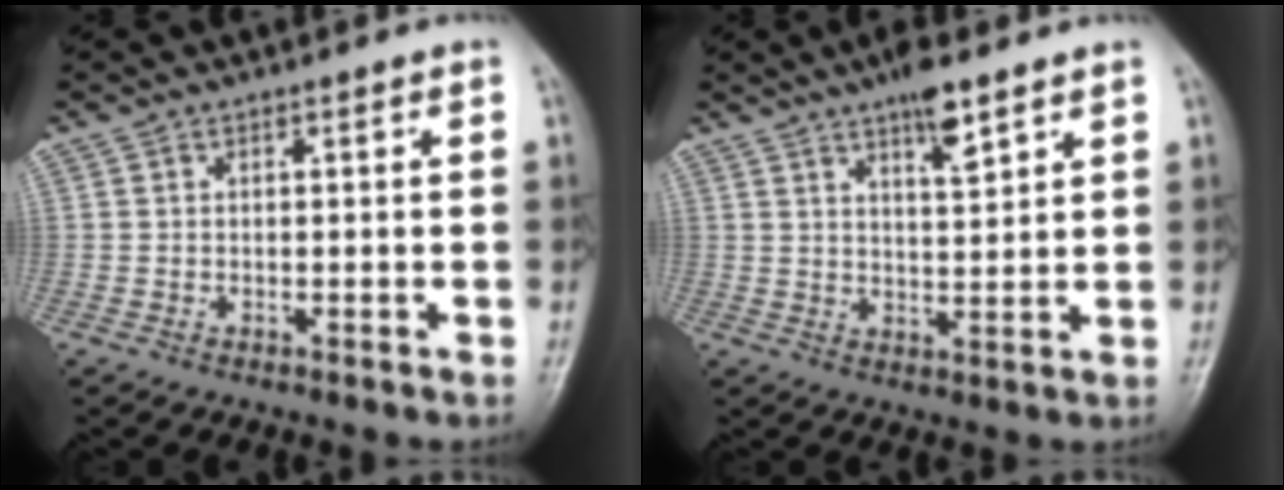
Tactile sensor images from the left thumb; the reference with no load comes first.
{"total": 6.6, "force": [4.2, 1.6, 4.8], "torque": [-0.071, -0.023, 0.069]}